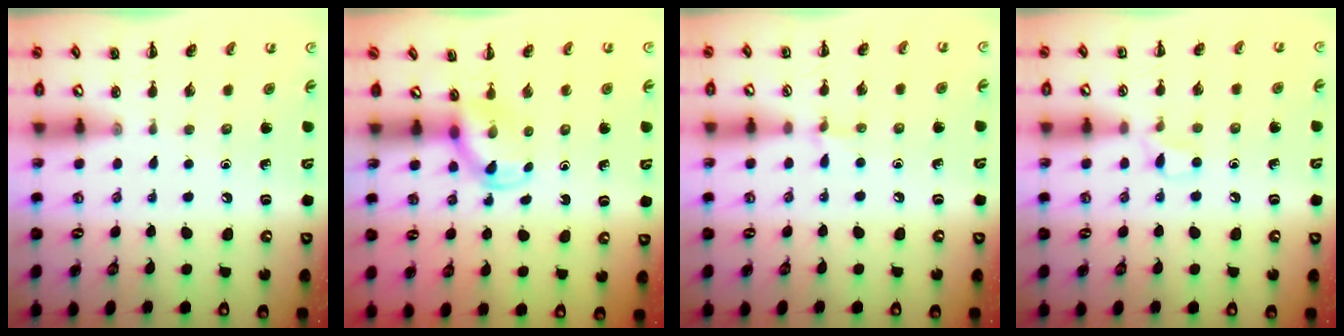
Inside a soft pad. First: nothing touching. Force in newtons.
{"total": 3.8, "press": 3.5, "slide": 1.4}
{"total": 4.9, "press": 4.6, "slide": 1.5}
{"total": 3.7, "press": 3.5, "slide": 1.2}